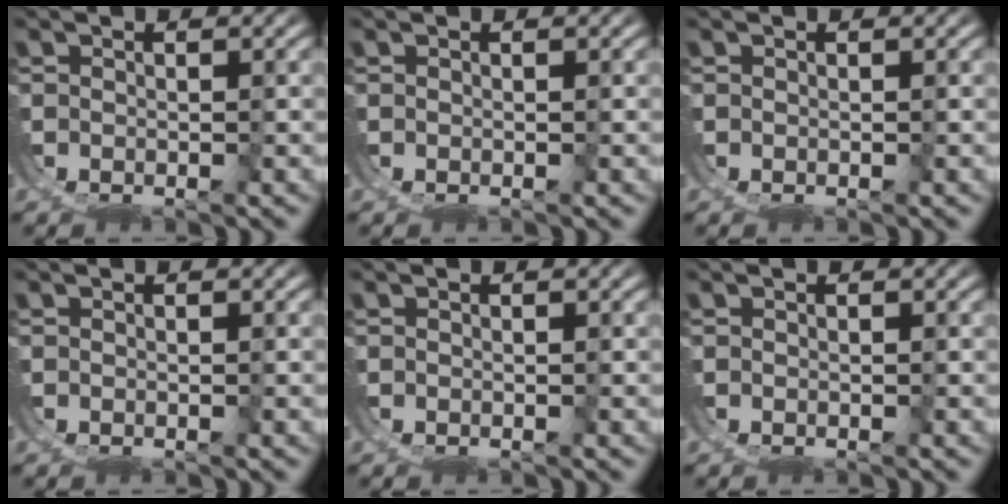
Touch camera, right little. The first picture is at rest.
{"total": 0.0}
{"total": 0.0}
{"total": 0.0}
{"total": 0.0}
{"total": 0.0}